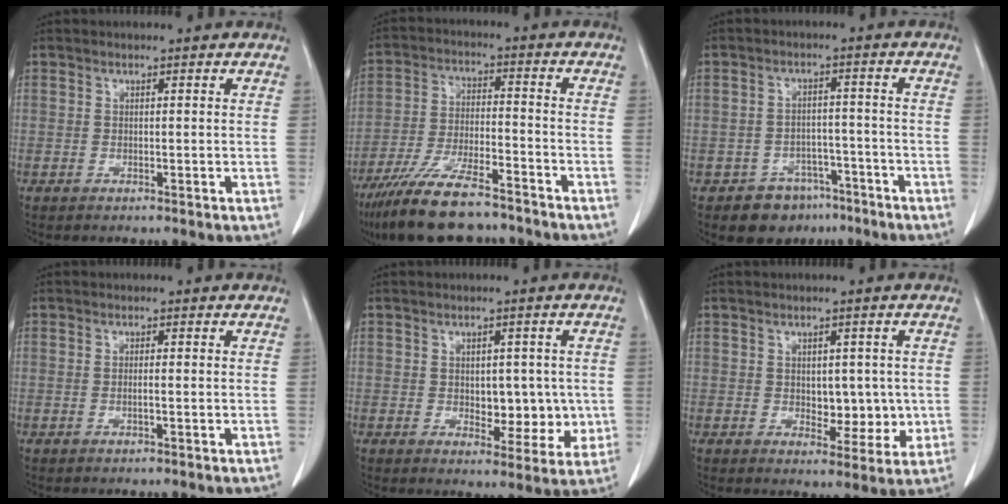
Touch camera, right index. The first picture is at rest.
{"total": 15.0, "force": [-12.1, 3.6, 8.1], "torque": [-0.162, -0.020, -0.210]}
{"total": 7.6, "force": [-5.1, 5.4, 1.4], "torque": [-0.011, 0.020, -0.069]}
{"total": 1.3, "force": [-0.2, 0.3, 1.2], "torque": [-0.027, 0.001, -0.002]}
{"total": 8.1, "force": [-0.3, 4.8, 6.5], "torque": [-0.075, 0.008, 0.009]}
{"total": 6.7, "force": [-0.1, 4.0, 5.4], "torque": [-0.064, 0.005, 0.012]}